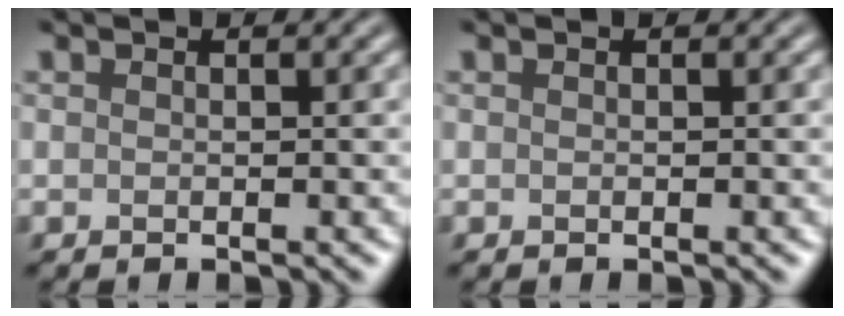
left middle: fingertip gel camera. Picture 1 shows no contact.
{"total": 0.0}